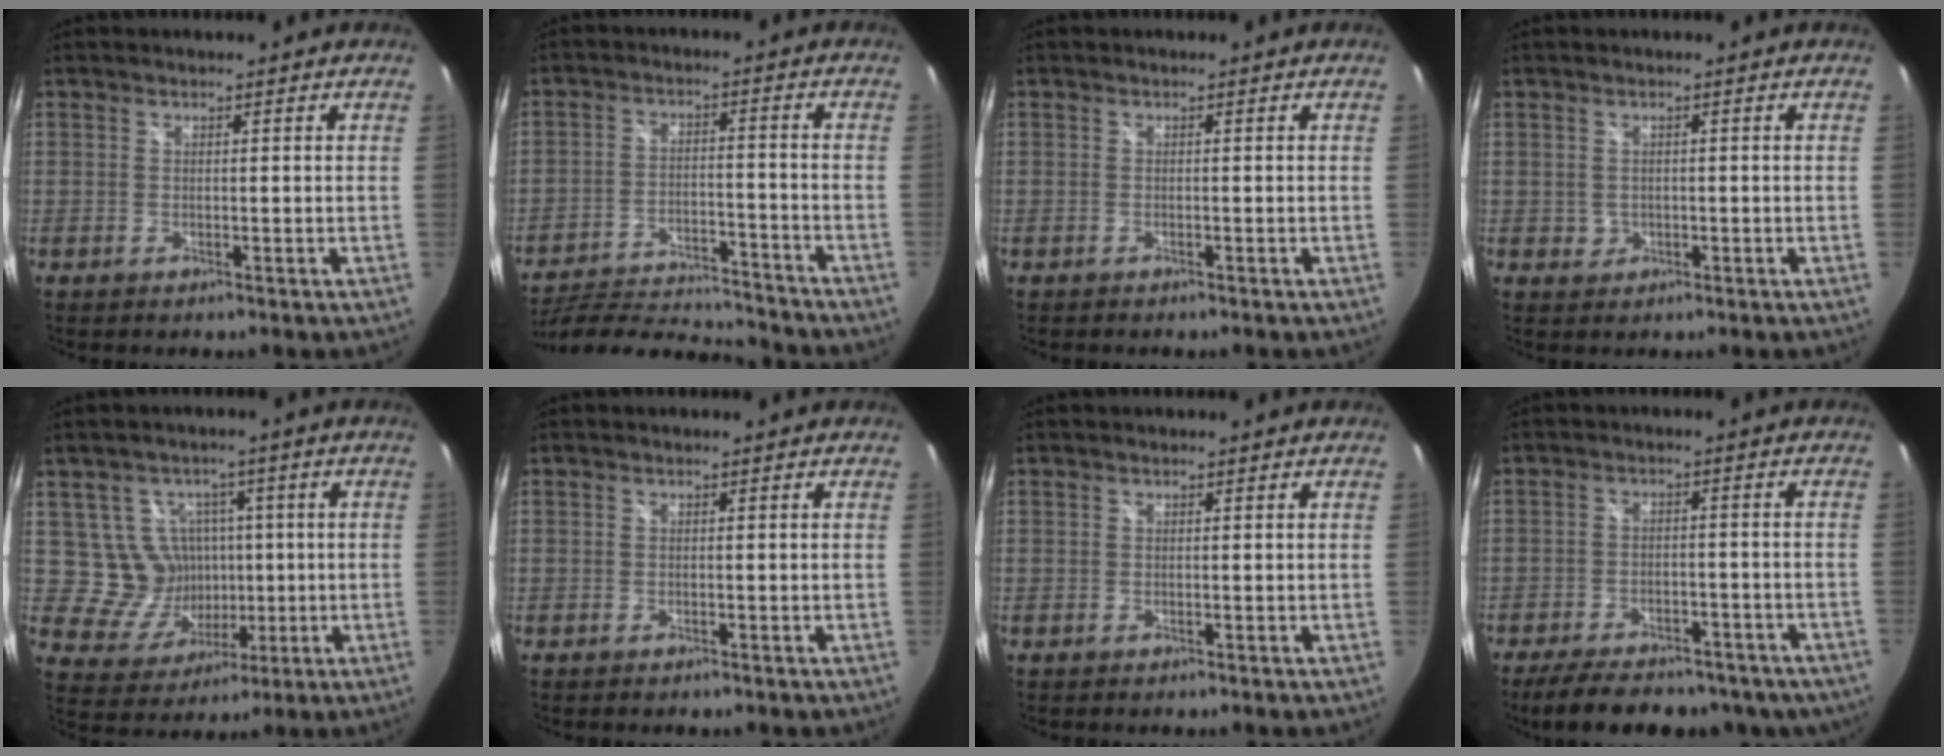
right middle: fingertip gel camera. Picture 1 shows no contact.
{"total": 18.7, "force": [-17.4, 2.7, 6.5], "torque": [-0.136, -0.017, -0.264]}
{"total": 0.6, "force": [-0.6, 0.0, 0.1], "torque": [-0.005, -0.003, -0.012]}
{"total": 1.3, "force": [-0.1, 1.3, 0.2], "torque": [-0.001, 0.000, 0.001]}
{"total": 9.0, "force": [0.6, 8.6, 2.4], "torque": [-0.062, 0.012, 0.024]}
{"total": 0.7, "force": [-0.6, 0.2, 0.2], "torque": [-0.006, -0.004, -0.010]}
{"total": 0.0}
{"total": 18.1, "force": [-14.1, 7.5, 8.6], "torque": [-0.172, -0.009, -0.180]}